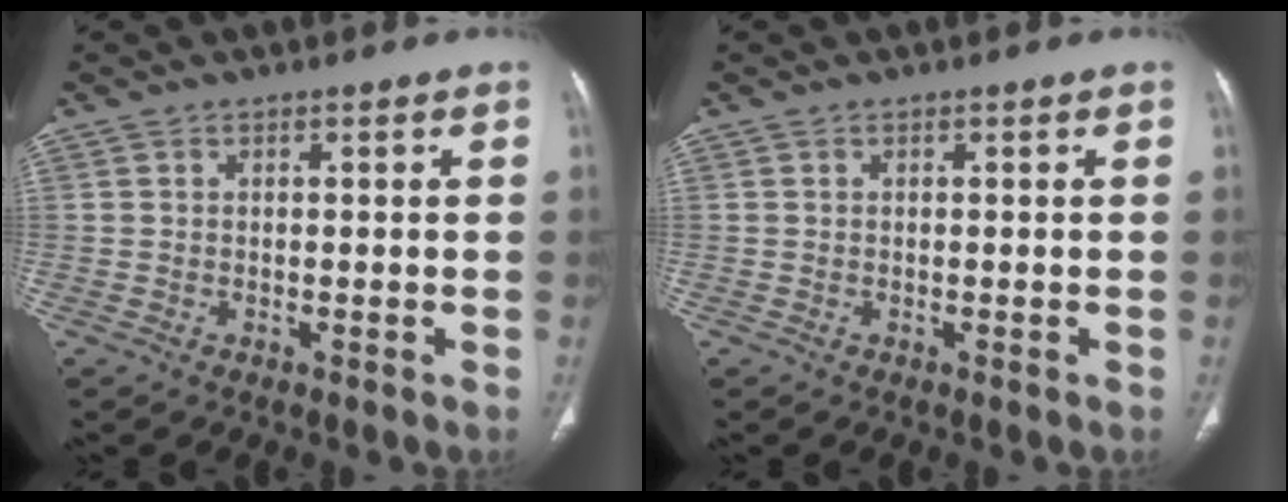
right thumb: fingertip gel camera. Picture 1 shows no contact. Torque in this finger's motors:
{"motor_torque": [0.00, 0.01, 0.00, 0.00, 0.04]}